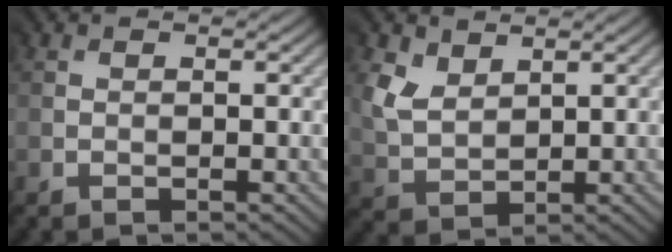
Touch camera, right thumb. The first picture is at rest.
{"total": 4.2, "force": [3.4, 2.5, 0.3], "torque": [-0.023, 0.003, 0.069]}